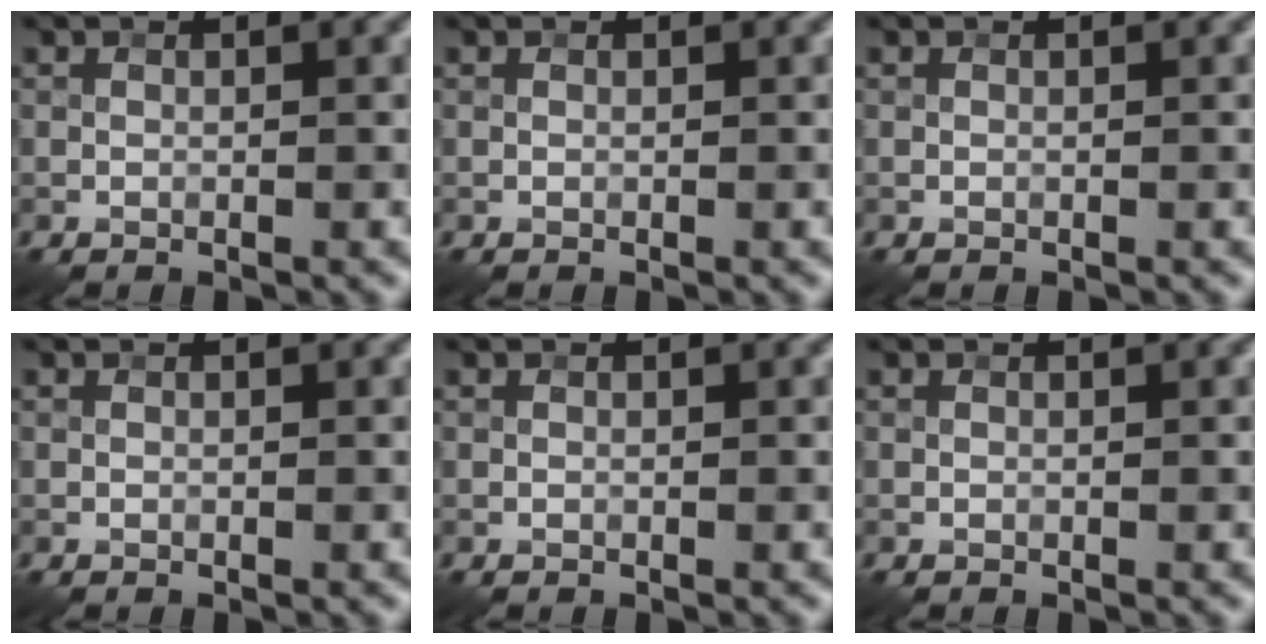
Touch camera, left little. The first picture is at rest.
{"total": 0.0}
{"total": 0.0}
{"total": 0.0}
{"total": 0.0}
{"total": 0.0}